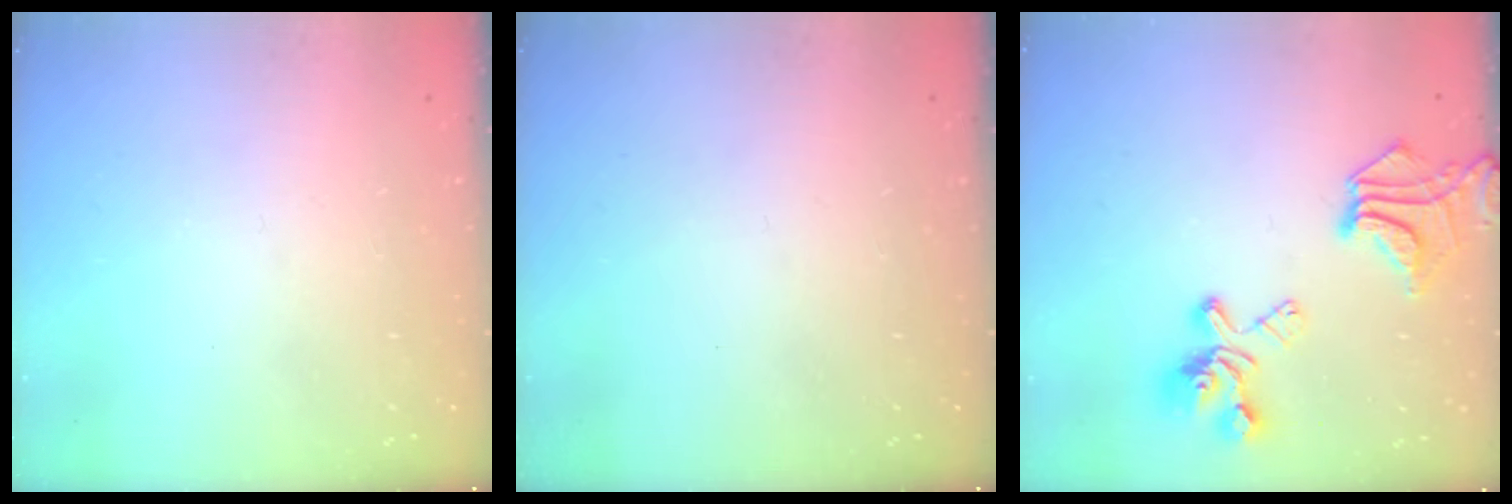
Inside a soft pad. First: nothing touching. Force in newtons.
{"total": 0.0}
{"total": 12.1, "press": 11.8, "slide": 2.6}